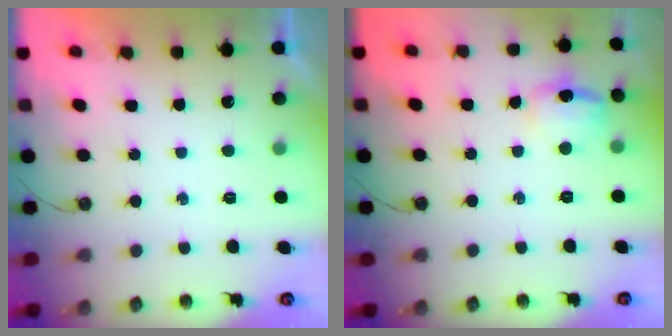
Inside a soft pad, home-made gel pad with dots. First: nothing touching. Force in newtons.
{"total": 10.1, "press": 10.0, "slide": 0.8}